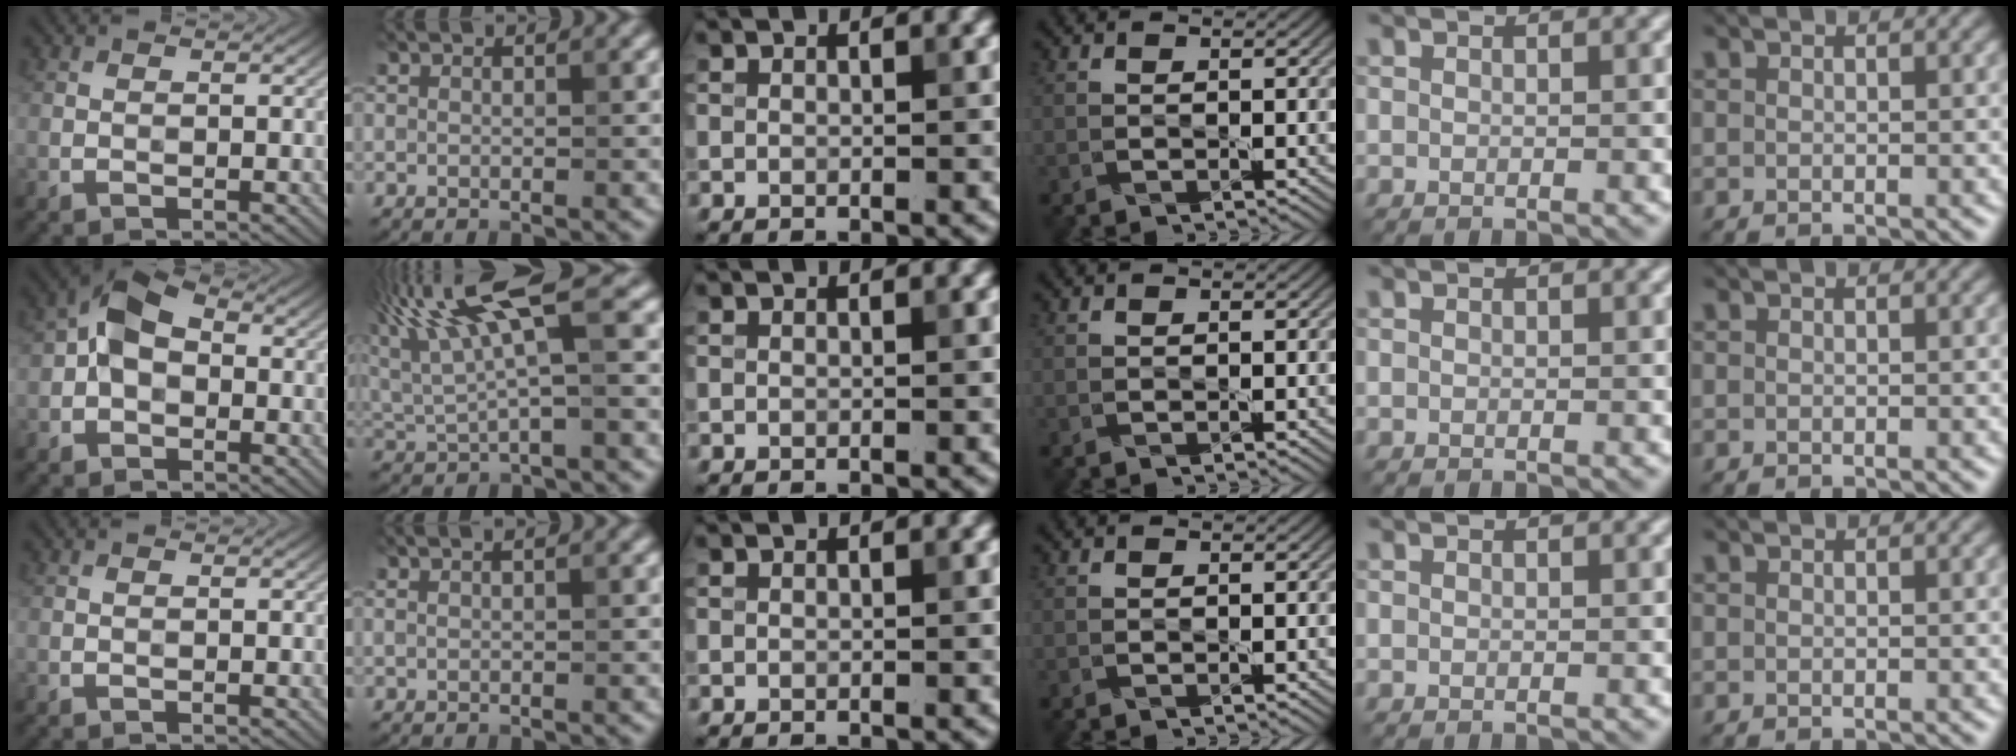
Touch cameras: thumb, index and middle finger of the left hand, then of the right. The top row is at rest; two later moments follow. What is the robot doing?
{"motion": "squeeze", "object": "tweezer"}